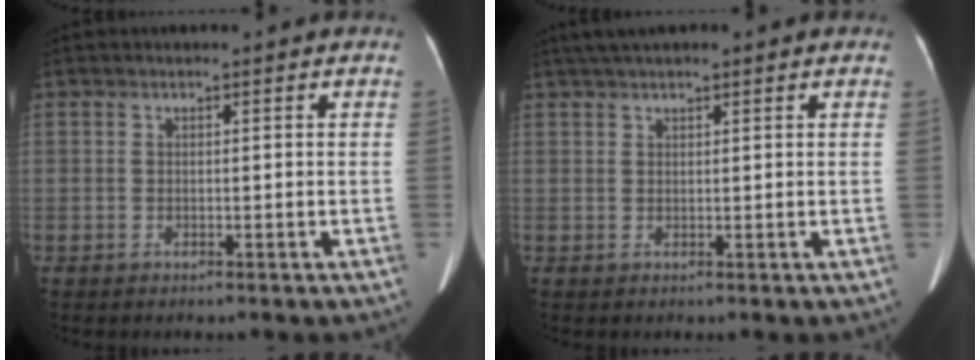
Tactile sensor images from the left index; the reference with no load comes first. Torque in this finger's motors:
{"motor_torque": [0.68, -0.73, 0.22, 0.07]}